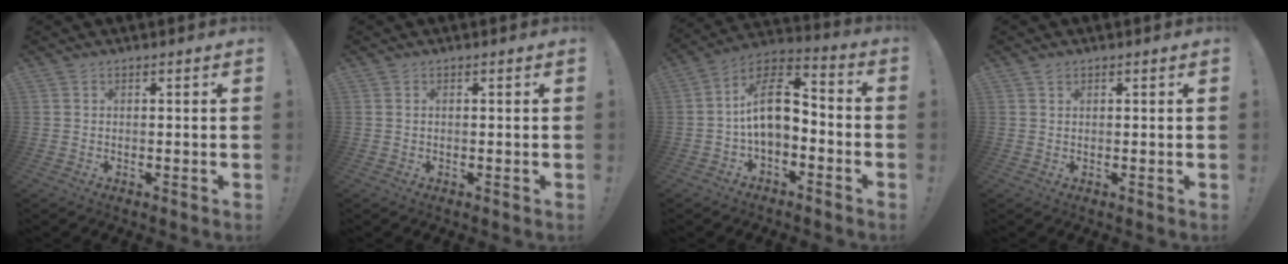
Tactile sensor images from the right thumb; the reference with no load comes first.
{"total": 0.0}
{"total": 13.2, "force": [-0.3, 7.8, 10.7], "torque": [-0.185, 0.017, 0.002]}
{"total": 0.9, "force": [0.7, 0.5, 0.1], "torque": [0.007, -0.002, 0.012]}